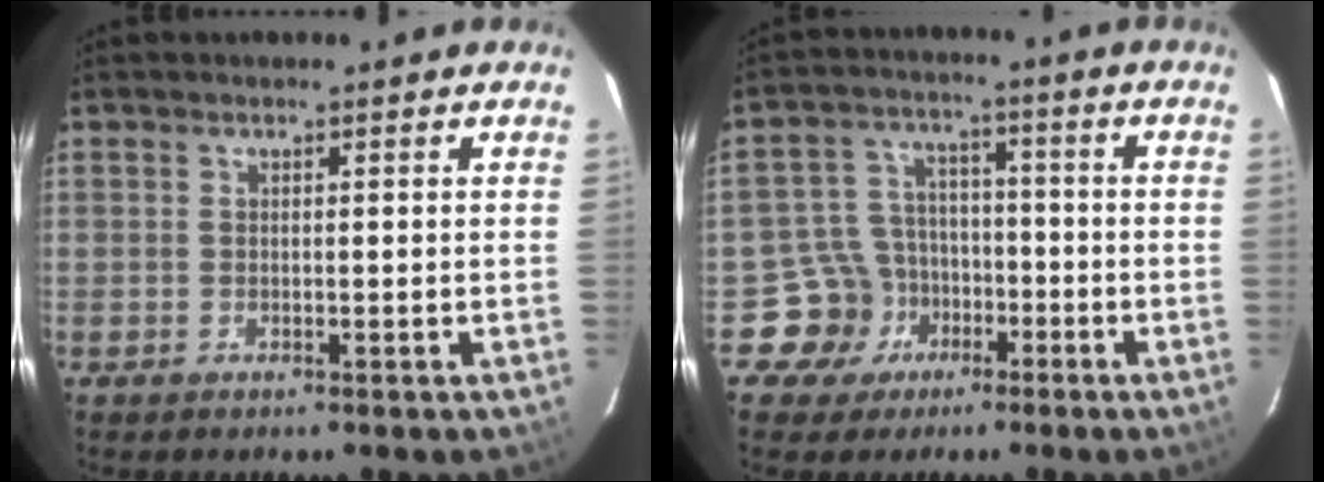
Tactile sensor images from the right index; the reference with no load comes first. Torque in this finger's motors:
{"motor_torque": [-0.21, -0.11, -1.05, -0.21]}